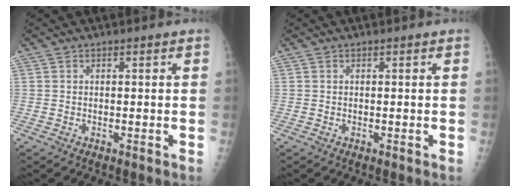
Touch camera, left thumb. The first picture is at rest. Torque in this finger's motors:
{"motor_torque": [0.00, 0.00, 0.00, 0.00, 0.00]}